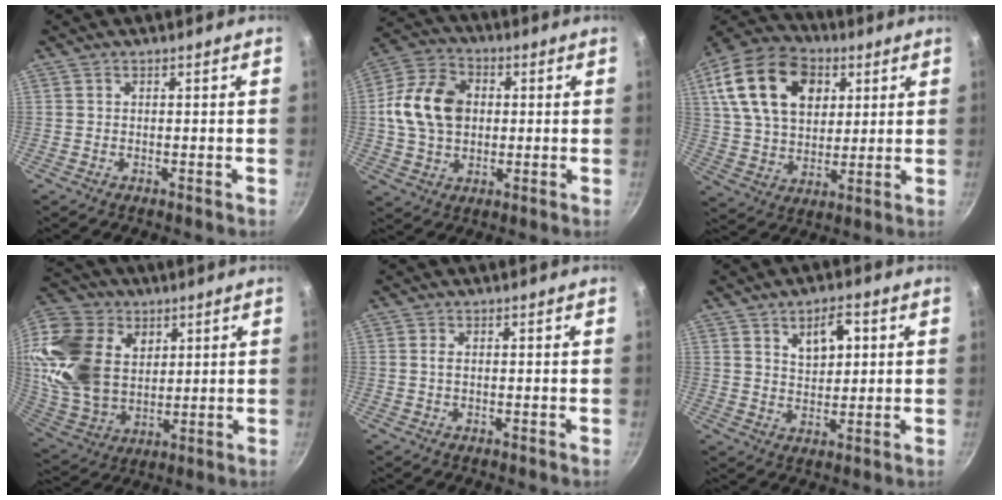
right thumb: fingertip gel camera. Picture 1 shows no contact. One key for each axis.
{"total": 14.1, "fx": 1.2, "fy": 10.5, "fz": 9.3, "tx": -0.151, "ty": 0.015, "tz": 0.010}
{"total": 20.9, "fx": 7.2, "fy": 14.2, "fz": 13.5, "tx": -0.221, "ty": -0.001, "tz": 0.122}
{"total": 22.5, "fx": 6.7, "fy": 16.4, "fz": 13.8, "tx": -0.262, "ty": -0.017, "tz": 0.135}
{"total": 1.1, "fx": 0.1, "fy": 0.5, "fz": 0.9, "tx": -0.018, "ty": 0.002, "tz": 0.002}
{"total": 7.0, "fx": 2.6, "fy": 4.0, "fz": 5.1, "tx": -0.065, "ty": -0.009, "tz": 0.046}